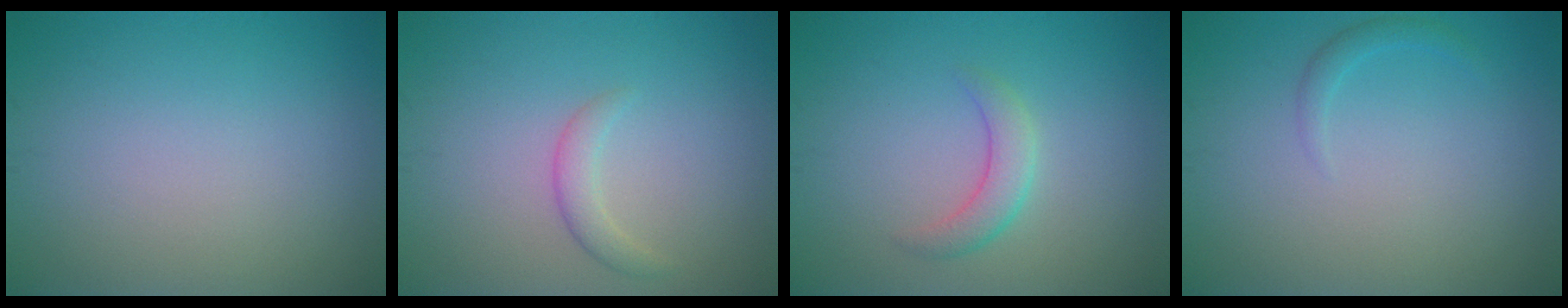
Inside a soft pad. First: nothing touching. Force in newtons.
{"total": 1.6, "press": 1.6, "slide": 0.1}
{"total": 2.3, "press": 2.3, "slide": 0.0}
{"total": 1.0, "press": 1.0, "slide": 0.1}